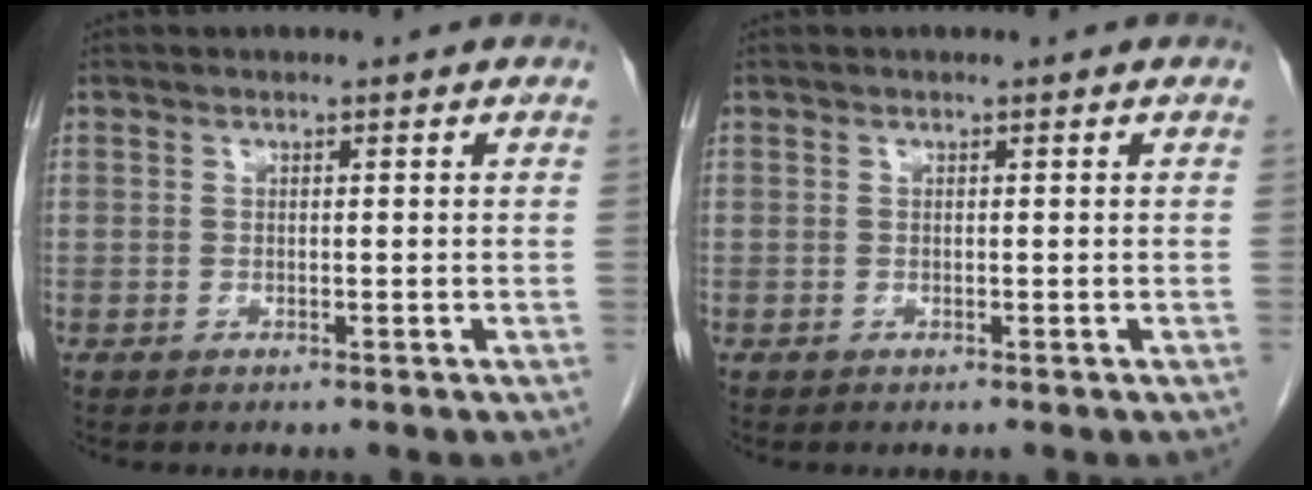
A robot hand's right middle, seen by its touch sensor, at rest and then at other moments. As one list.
[{"total": 0.0}]